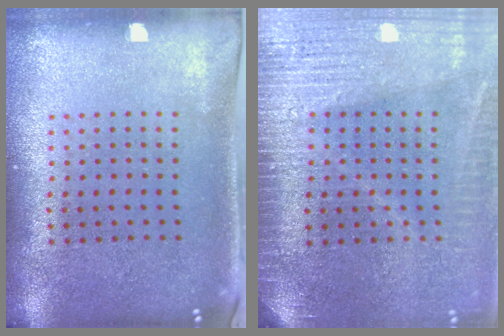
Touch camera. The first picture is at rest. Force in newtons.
{"total": 3.6, "press": 3.2, "slide": 1.6}